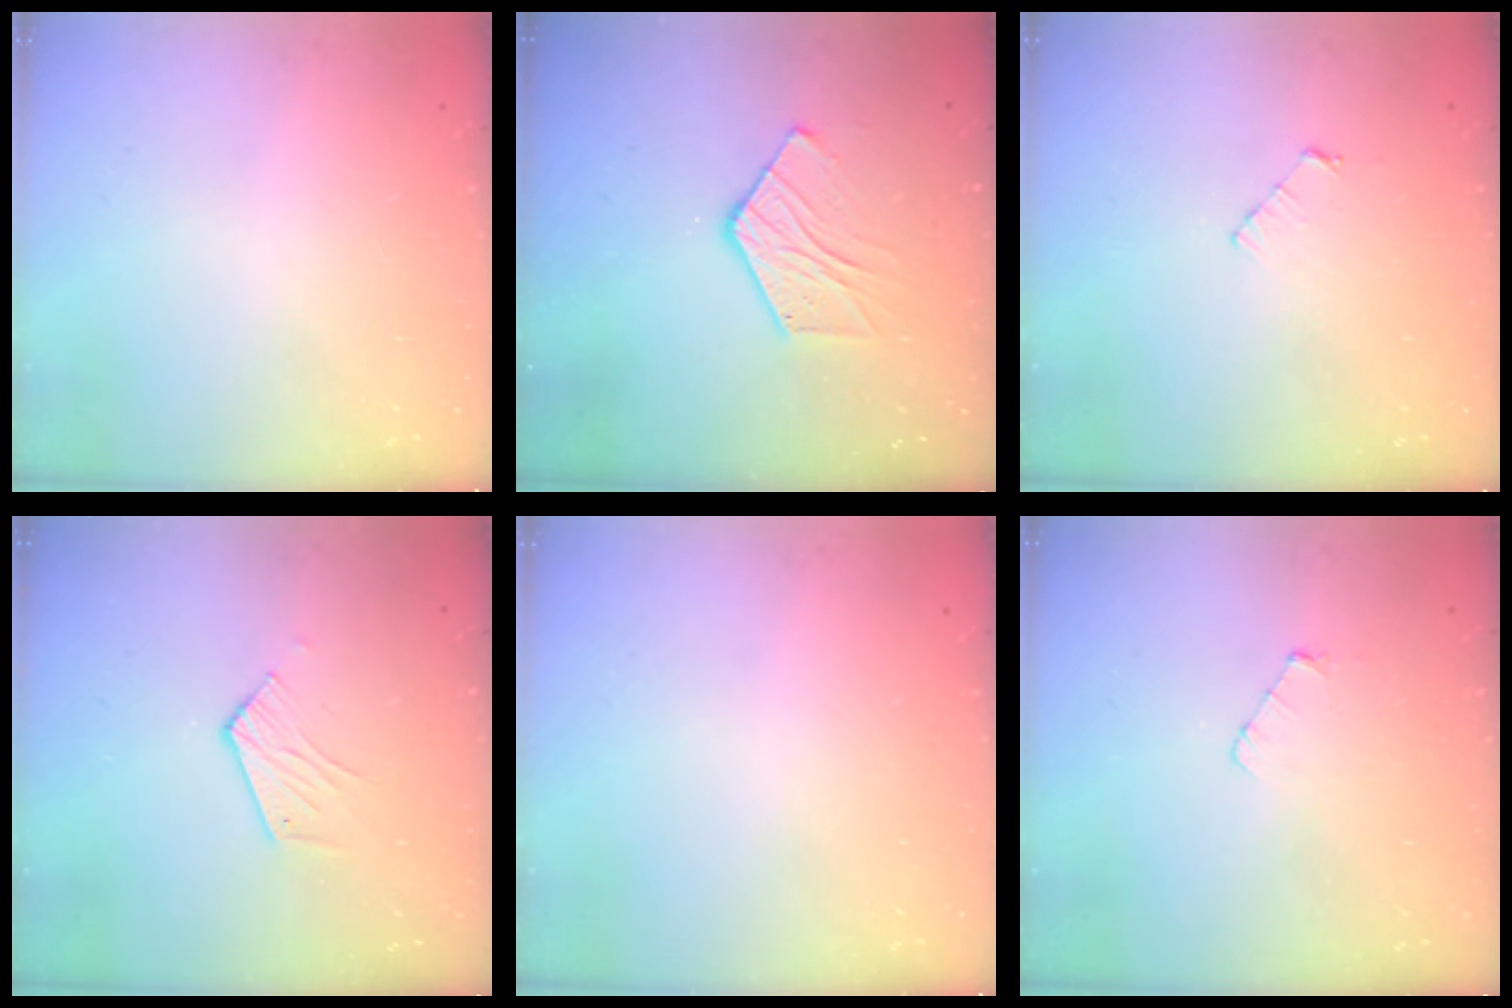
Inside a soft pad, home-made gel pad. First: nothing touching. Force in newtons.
{"total": 9.1, "press": 9.1, "slide": 0.8}
{"total": 3.4, "press": 3.3, "slide": 0.3}
{"total": 4.8, "press": 4.8, "slide": 0.4}
{"total": 0.0}
{"total": 3.4, "press": 3.4, "slide": 0.3}